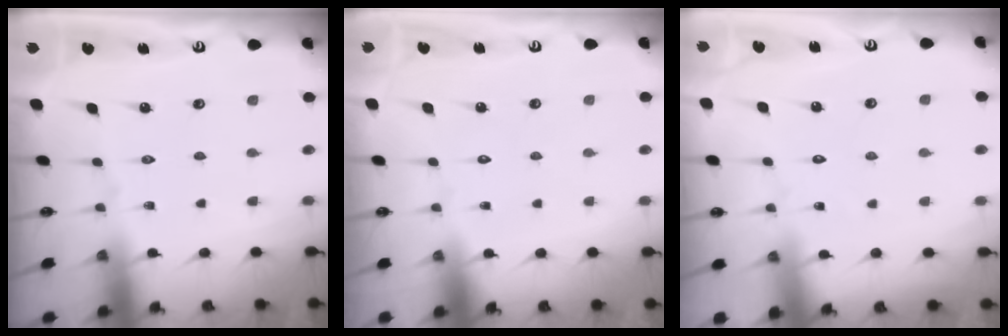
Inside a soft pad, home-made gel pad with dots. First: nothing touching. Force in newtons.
{"total": 1.5, "press": 1.5, "slide": 0.1}
{"total": 4.3, "press": 4.3, "slide": 0.3}